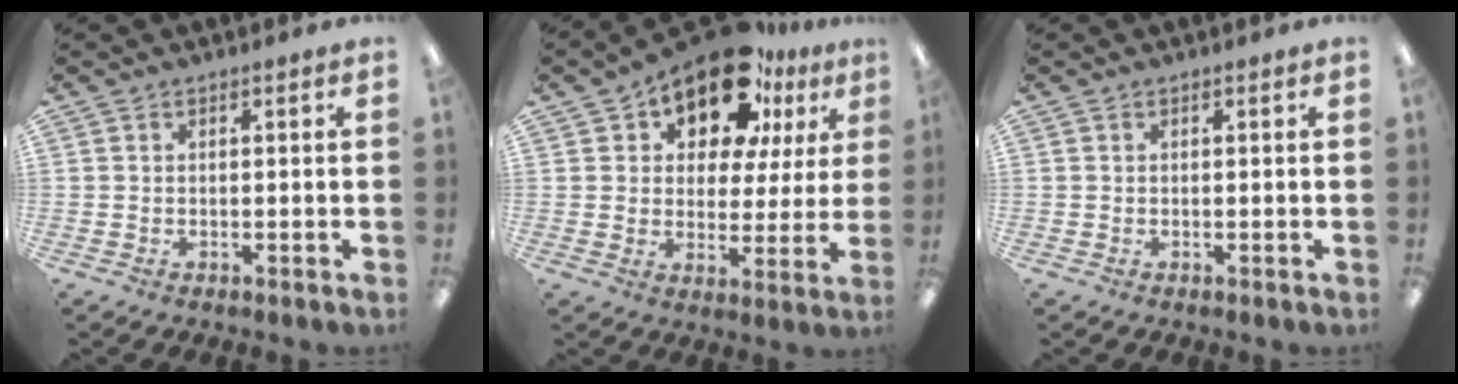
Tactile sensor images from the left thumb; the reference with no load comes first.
{"total": 16.5, "force": [11.7, 7.9, 8.5], "torque": [-0.148, -0.065, 0.205]}
{"total": 0.0}